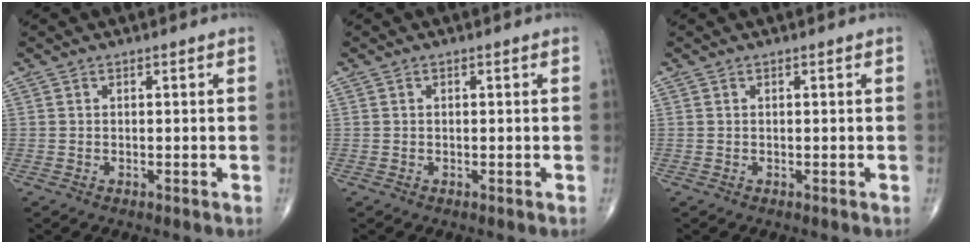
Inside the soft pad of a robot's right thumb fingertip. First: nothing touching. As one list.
[{"total": 0.0}, {"total": 0.0}]